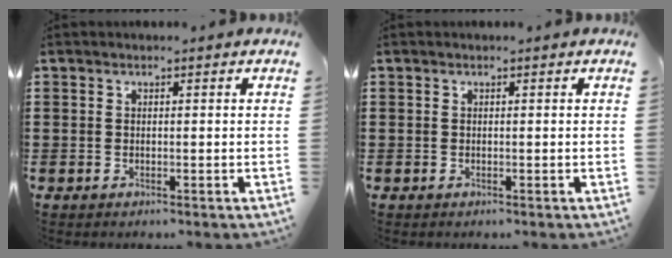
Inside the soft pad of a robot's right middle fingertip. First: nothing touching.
{"total": 0.0}